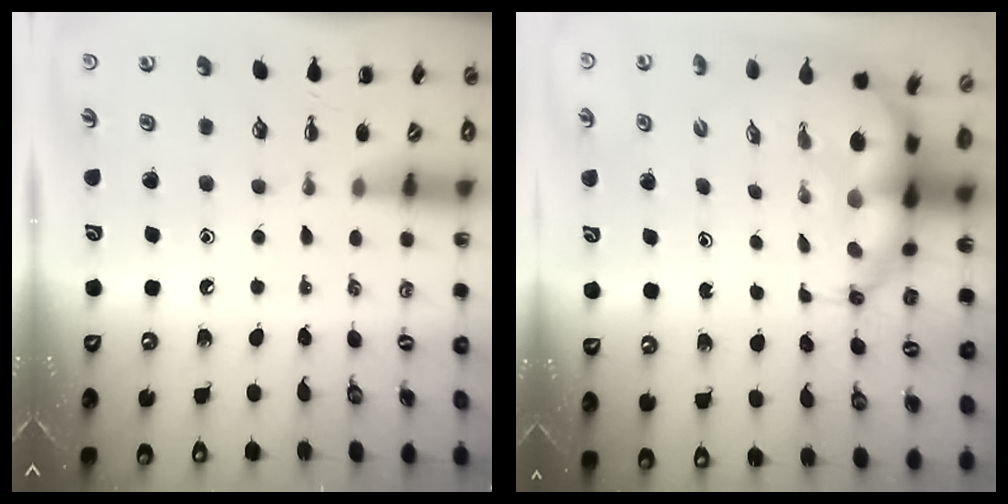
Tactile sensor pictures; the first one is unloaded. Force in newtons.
{"total": 8.0, "press": 7.7, "slide": 2.0}